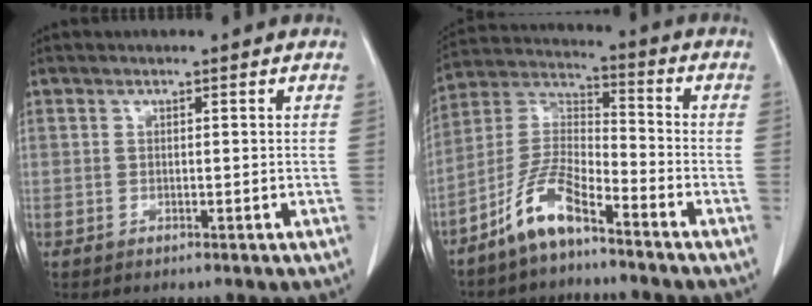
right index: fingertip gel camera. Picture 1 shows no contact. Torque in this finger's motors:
{"motor_torque": [1.33, -0.80, 0.24, 0.16]}